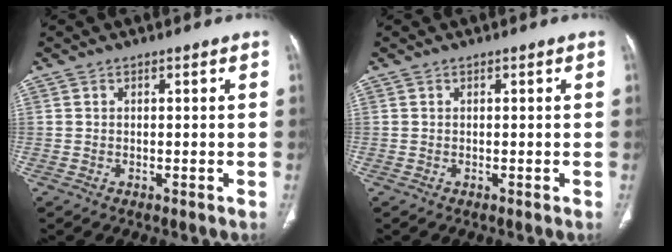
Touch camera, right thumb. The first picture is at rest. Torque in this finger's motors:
{"motor_torque": [0.04, -0.04, 0.01, -0.01, 0.01]}